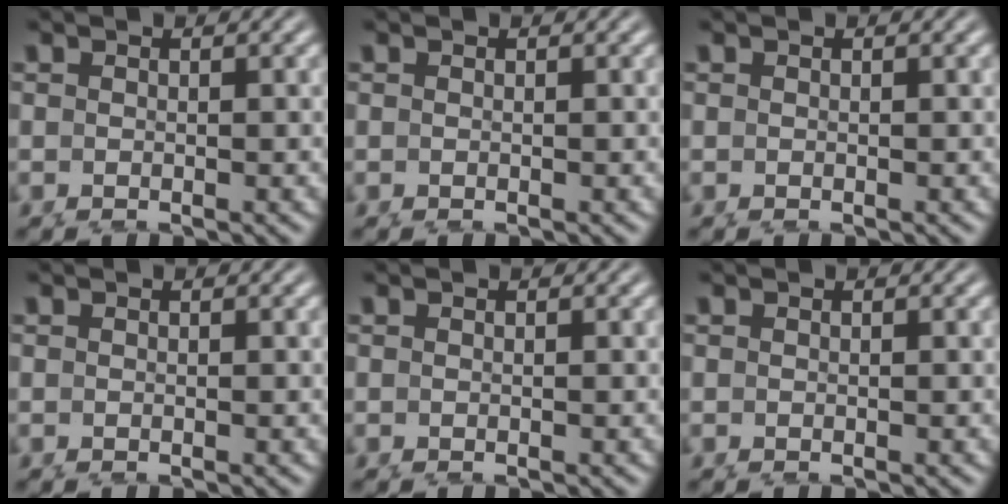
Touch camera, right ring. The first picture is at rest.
{"total": 0.0}
{"total": 0.0}
{"total": 0.0}
{"total": 0.0}
{"total": 0.0}